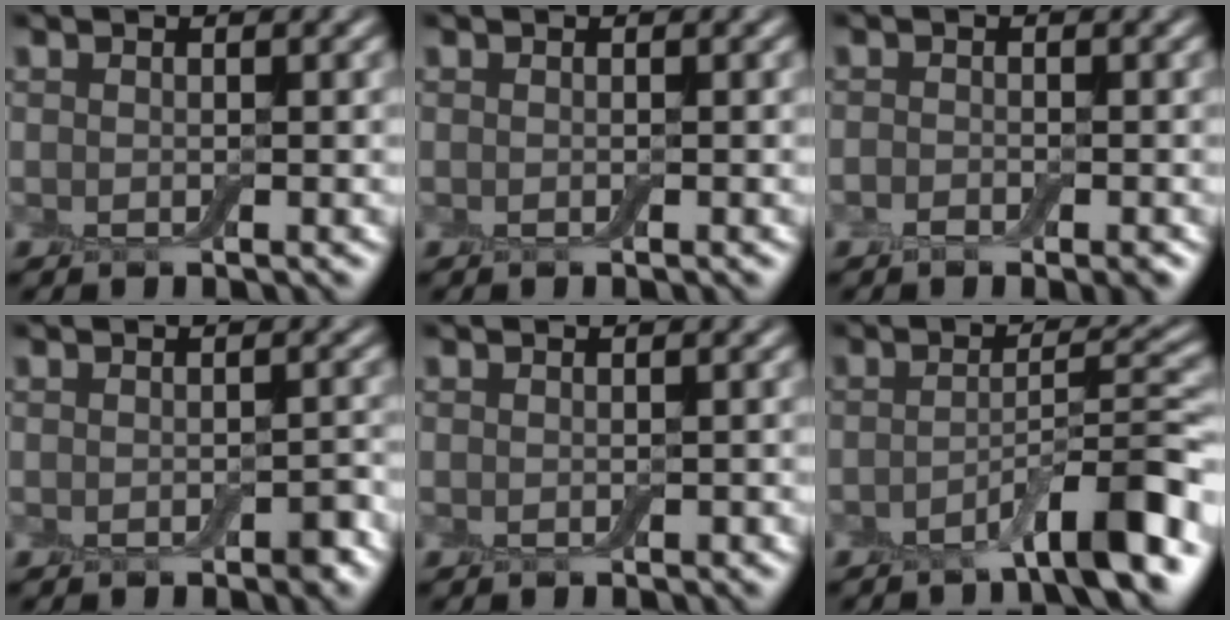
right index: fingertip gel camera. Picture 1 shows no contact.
{"total": 0.0}
{"total": 1.6, "force": [-1.0, 0.7, 1.1], "torque": [-0.015, -0.002, -0.017]}
{"total": 1.5, "force": [-0.7, 0.7, 1.1], "torque": [-0.017, -0.002, -0.008]}
{"total": 0.5, "force": [-0.1, 0.4, 0.3], "torque": [-0.006, -0.003, -0.001]}
{"total": 6.4, "force": [-3.7, 0.9, 5.1], "torque": [-0.072, 0.015, -0.063]}